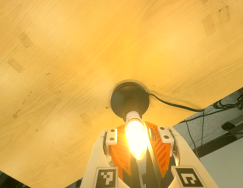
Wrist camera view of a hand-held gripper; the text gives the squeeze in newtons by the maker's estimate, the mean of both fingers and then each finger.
{"total": 15.3, "left": 13.2, "right": 17.3}